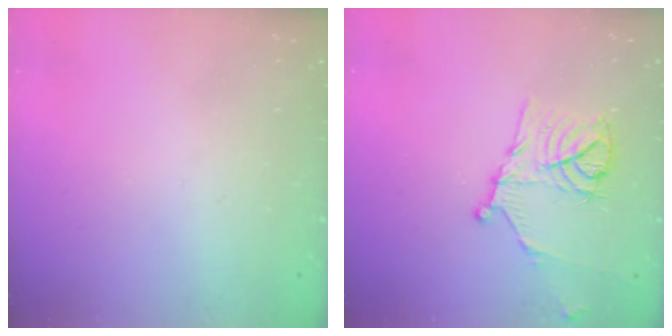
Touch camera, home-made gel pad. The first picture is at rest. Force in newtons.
{"total": 13.8, "press": 13.7, "slide": 0.8}